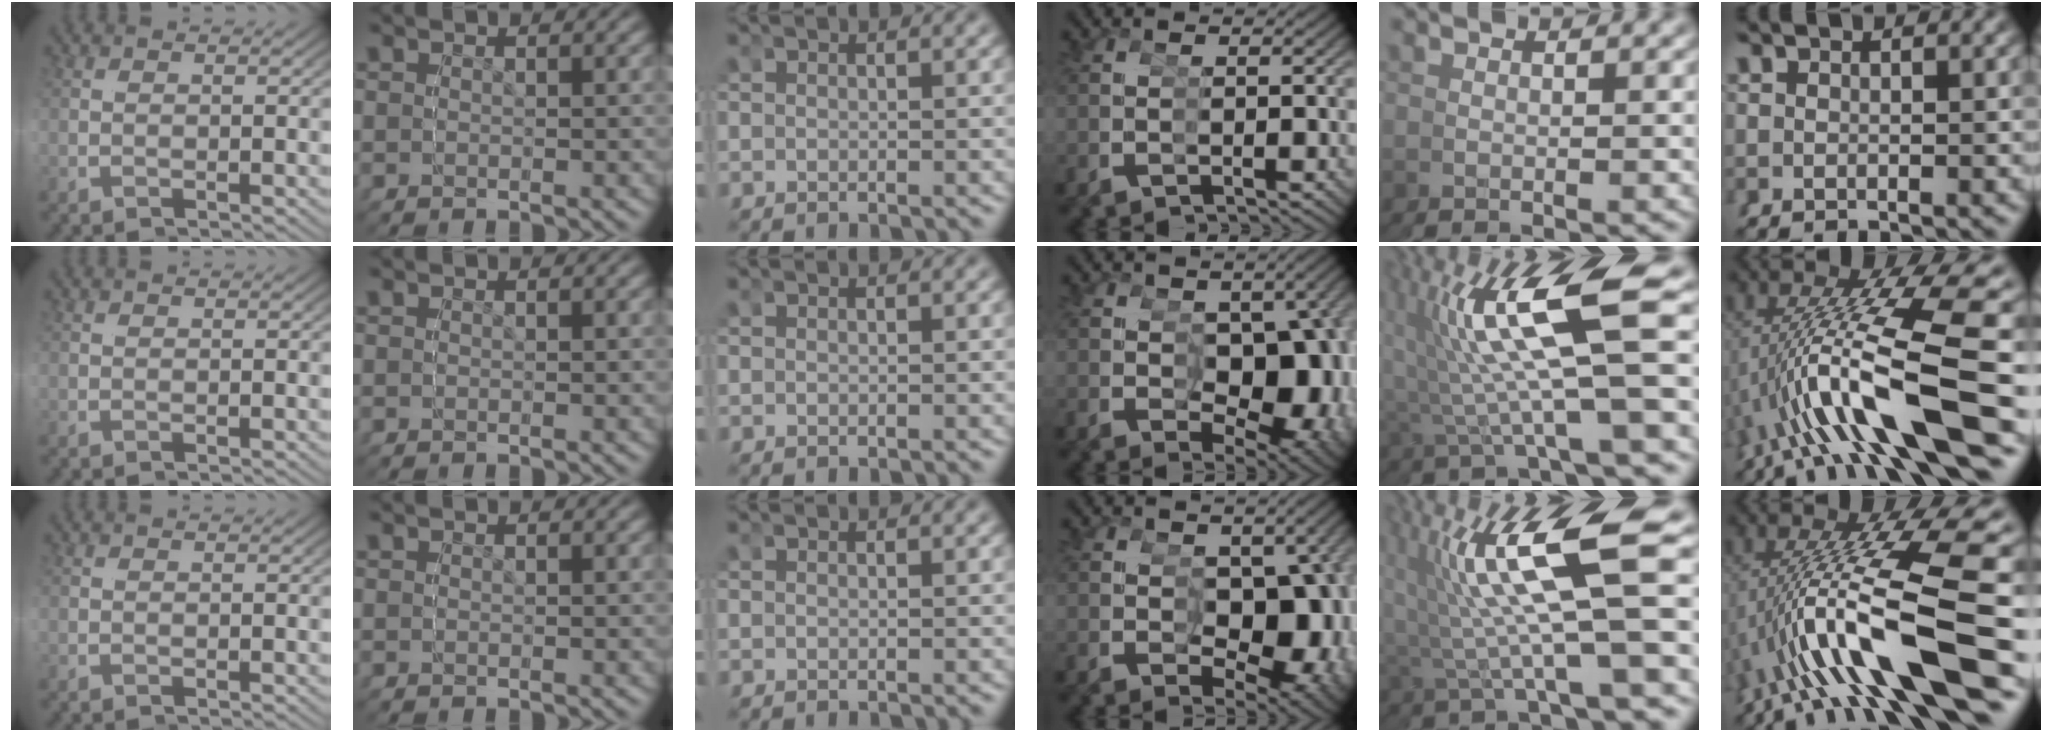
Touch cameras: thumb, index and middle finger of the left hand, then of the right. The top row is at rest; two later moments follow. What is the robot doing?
{"motion": "grasp_and_lifting", "object": "condiment"}